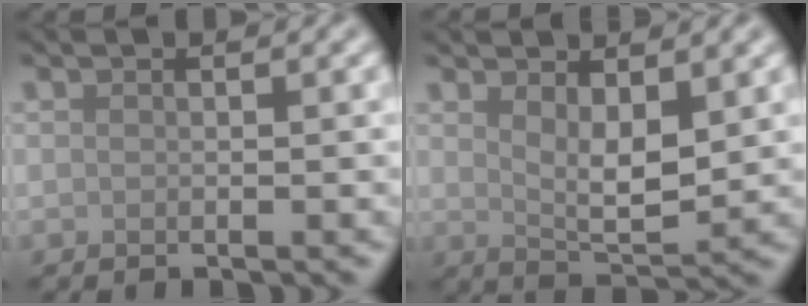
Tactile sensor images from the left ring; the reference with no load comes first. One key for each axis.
{"total": 3.7, "fx": 1.3, "fy": 1.4, "fz": 3.2, "tx": -0.061, "ty": -0.008, "tz": 0.028}